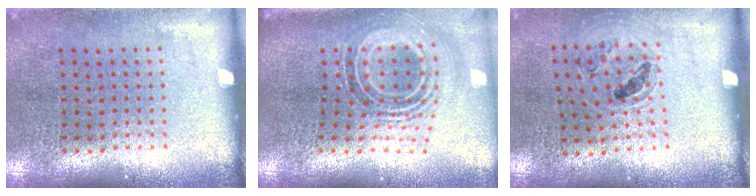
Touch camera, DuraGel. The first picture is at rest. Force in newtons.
{"total": 1.6, "press": 1.3, "slide": 0.9}
{"total": 0.9, "press": 0.8, "slide": 0.3}